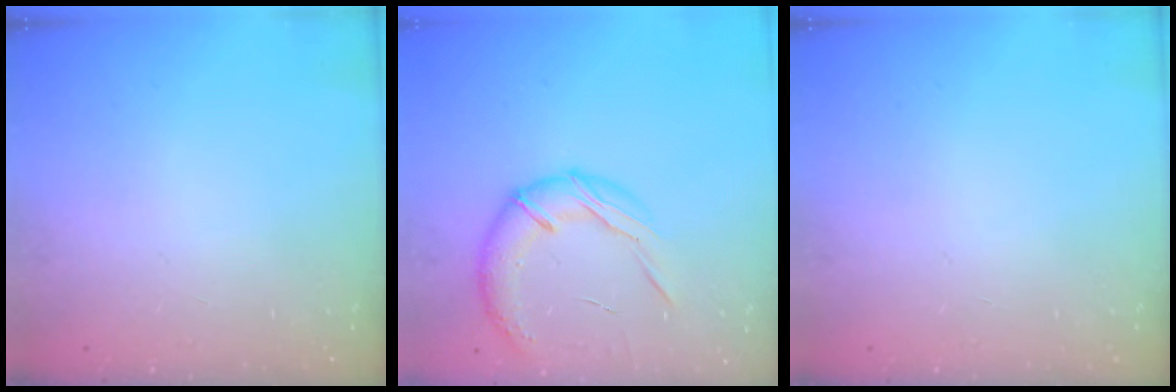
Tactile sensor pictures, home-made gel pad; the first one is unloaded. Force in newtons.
{"total": 14.9, "press": 14.7, "slide": 2.3}
{"total": 0.0}